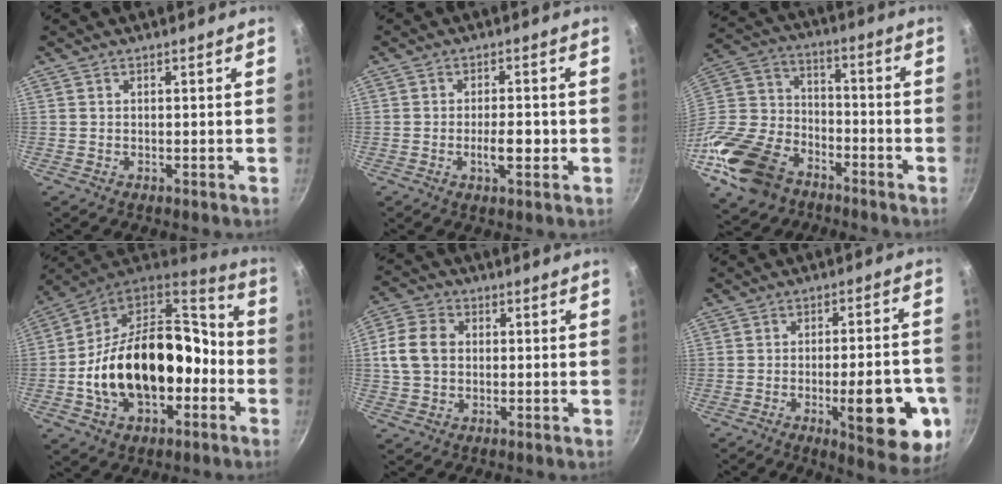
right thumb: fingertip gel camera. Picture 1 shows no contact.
{"total": 4.9, "force": [-1.1, 1.9, 4.4], "torque": [-0.057, 0.009, -0.017]}
{"total": 21.9, "force": [-12.1, 14.3, 11.4], "torque": [-0.231, 0.063, -0.232]}
{"total": 24.9, "force": [-4.6, 16.1, 18.4], "torque": [-0.285, 0.068, -0.070]}
{"total": 8.8, "force": [0.9, 6.8, 5.5], "torque": [-0.092, 0.008, 0.004]}
{"total": 17.5, "force": [-5.6, 5.7, 15.6], "torque": [-0.168, 0.014, -0.070]}